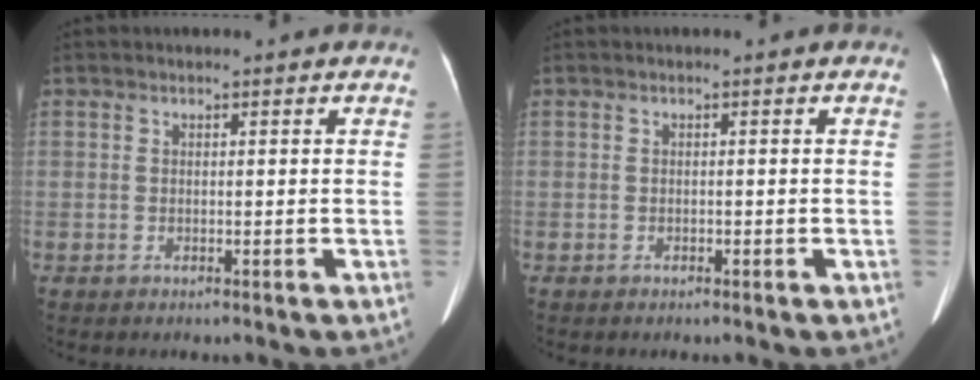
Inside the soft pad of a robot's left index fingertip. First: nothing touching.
{"total": 0.0}